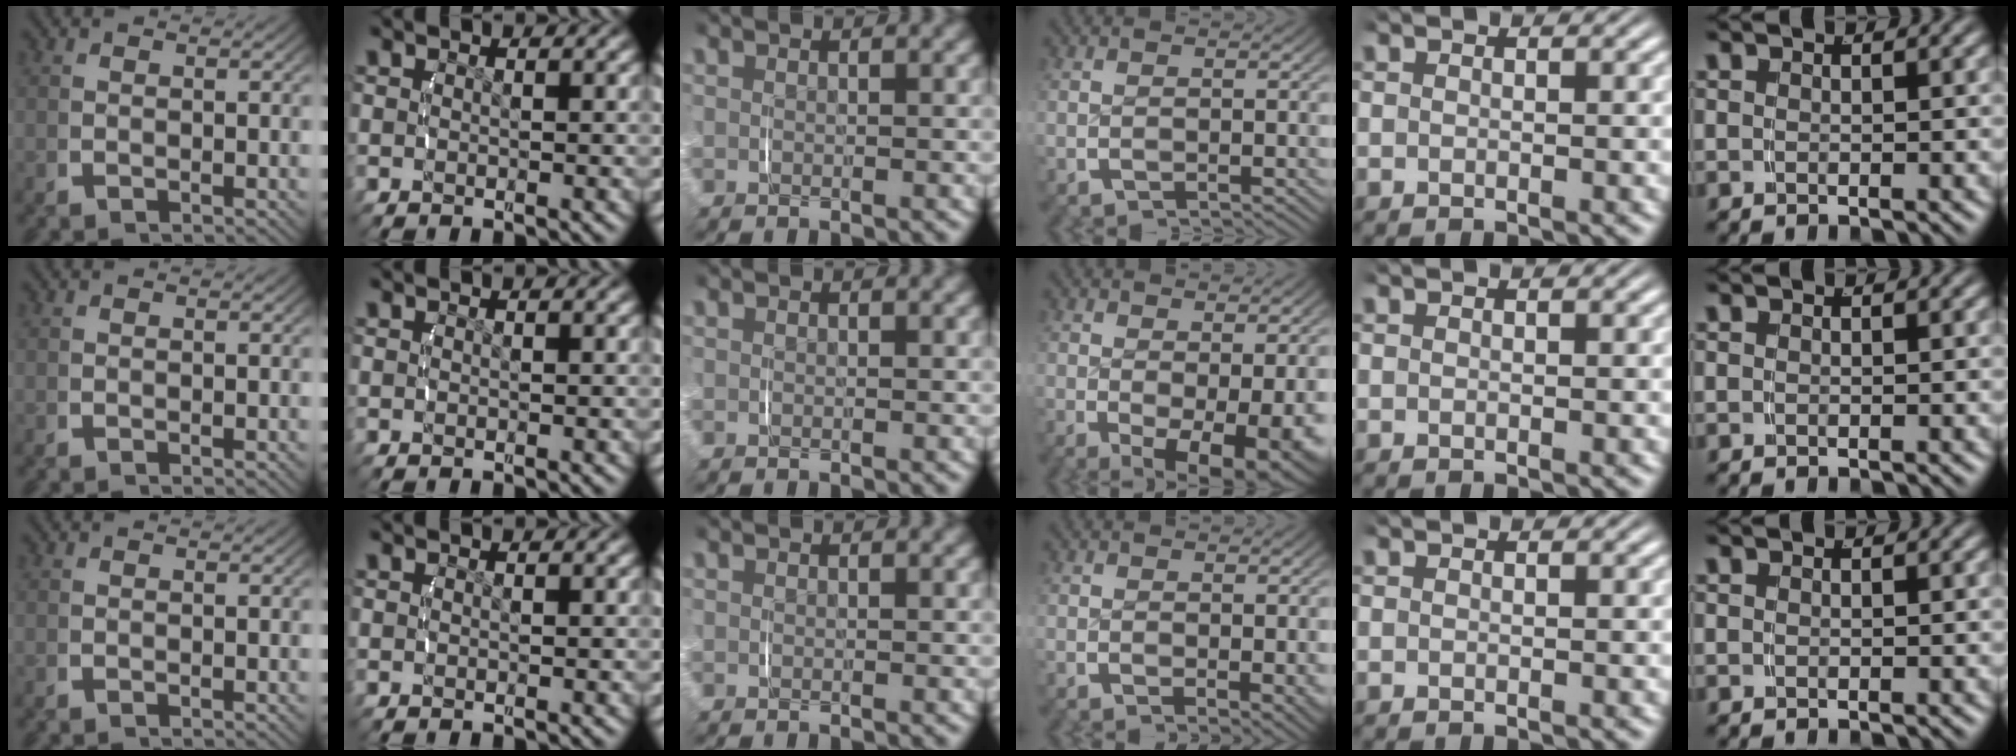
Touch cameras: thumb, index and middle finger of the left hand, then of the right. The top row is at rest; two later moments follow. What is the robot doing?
{"motion": "lift_and_place", "object": "glasses case"}